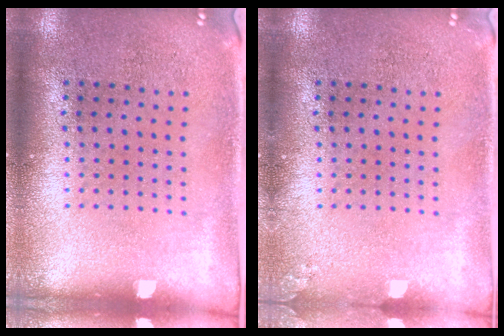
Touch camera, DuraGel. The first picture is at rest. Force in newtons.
{"total": 0.8, "press": 0.8, "slide": 0.1}